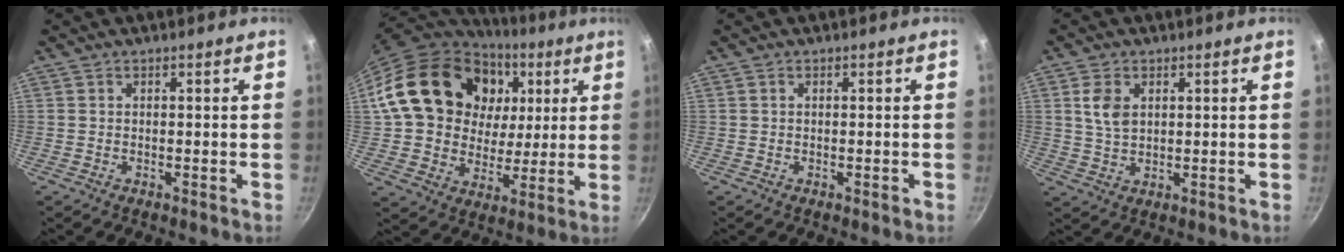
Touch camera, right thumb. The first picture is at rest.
{"total": 26.0, "force": [7.4, 19.8, 15.0], "torque": [-0.249, 0.013, 0.132]}
{"total": 0.8, "force": [-0.2, 0.4, 0.7], "torque": [-0.010, 0.003, -0.003]}
{"total": 5.2, "force": [1.6, 3.4, 3.6], "torque": [-0.061, -0.006, 0.032]}